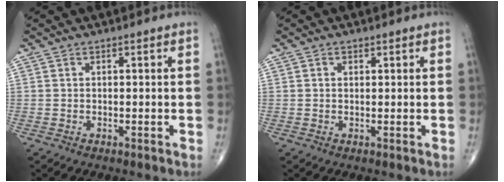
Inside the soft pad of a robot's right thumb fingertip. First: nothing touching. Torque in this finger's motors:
{"motor_torque": [0.16, -0.11, 0.07, 0.10, -0.02]}